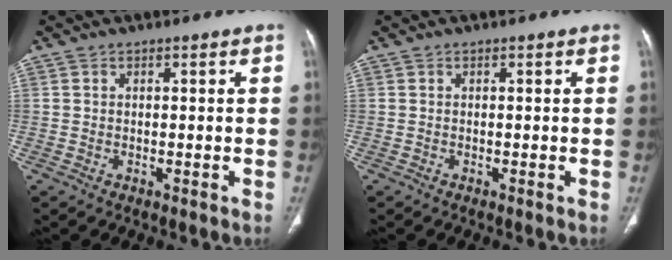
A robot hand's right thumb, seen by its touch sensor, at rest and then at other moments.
{"total": 0.0}